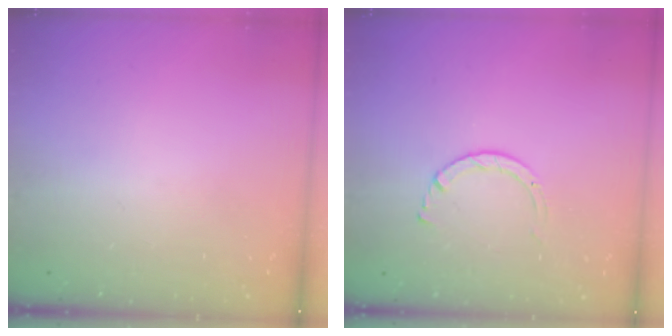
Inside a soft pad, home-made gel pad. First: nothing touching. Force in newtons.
{"total": 2.9, "press": 2.9, "slide": 0.2}